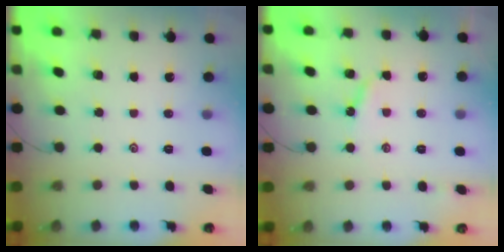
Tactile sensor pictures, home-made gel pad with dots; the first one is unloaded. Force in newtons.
{"total": 4.5, "press": 4.5, "slide": 0.2}